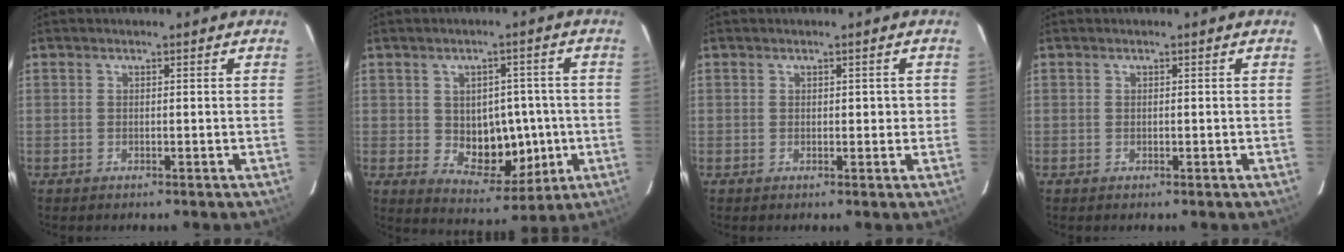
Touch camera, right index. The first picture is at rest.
{"total": 9.4, "force": [-0.7, 6.0, 7.2], "torque": [-0.094, 0.008, 0.004]}
{"total": 1.7, "force": [0.3, 1.1, 1.3], "torque": [-0.013, 0.007, 0.004]}
{"total": 0.0}